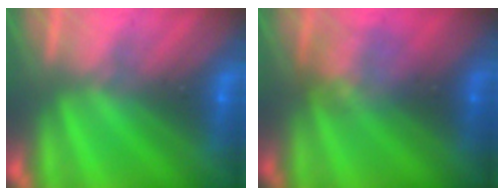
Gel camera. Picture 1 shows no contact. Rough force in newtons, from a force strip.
{"total": 2.3}